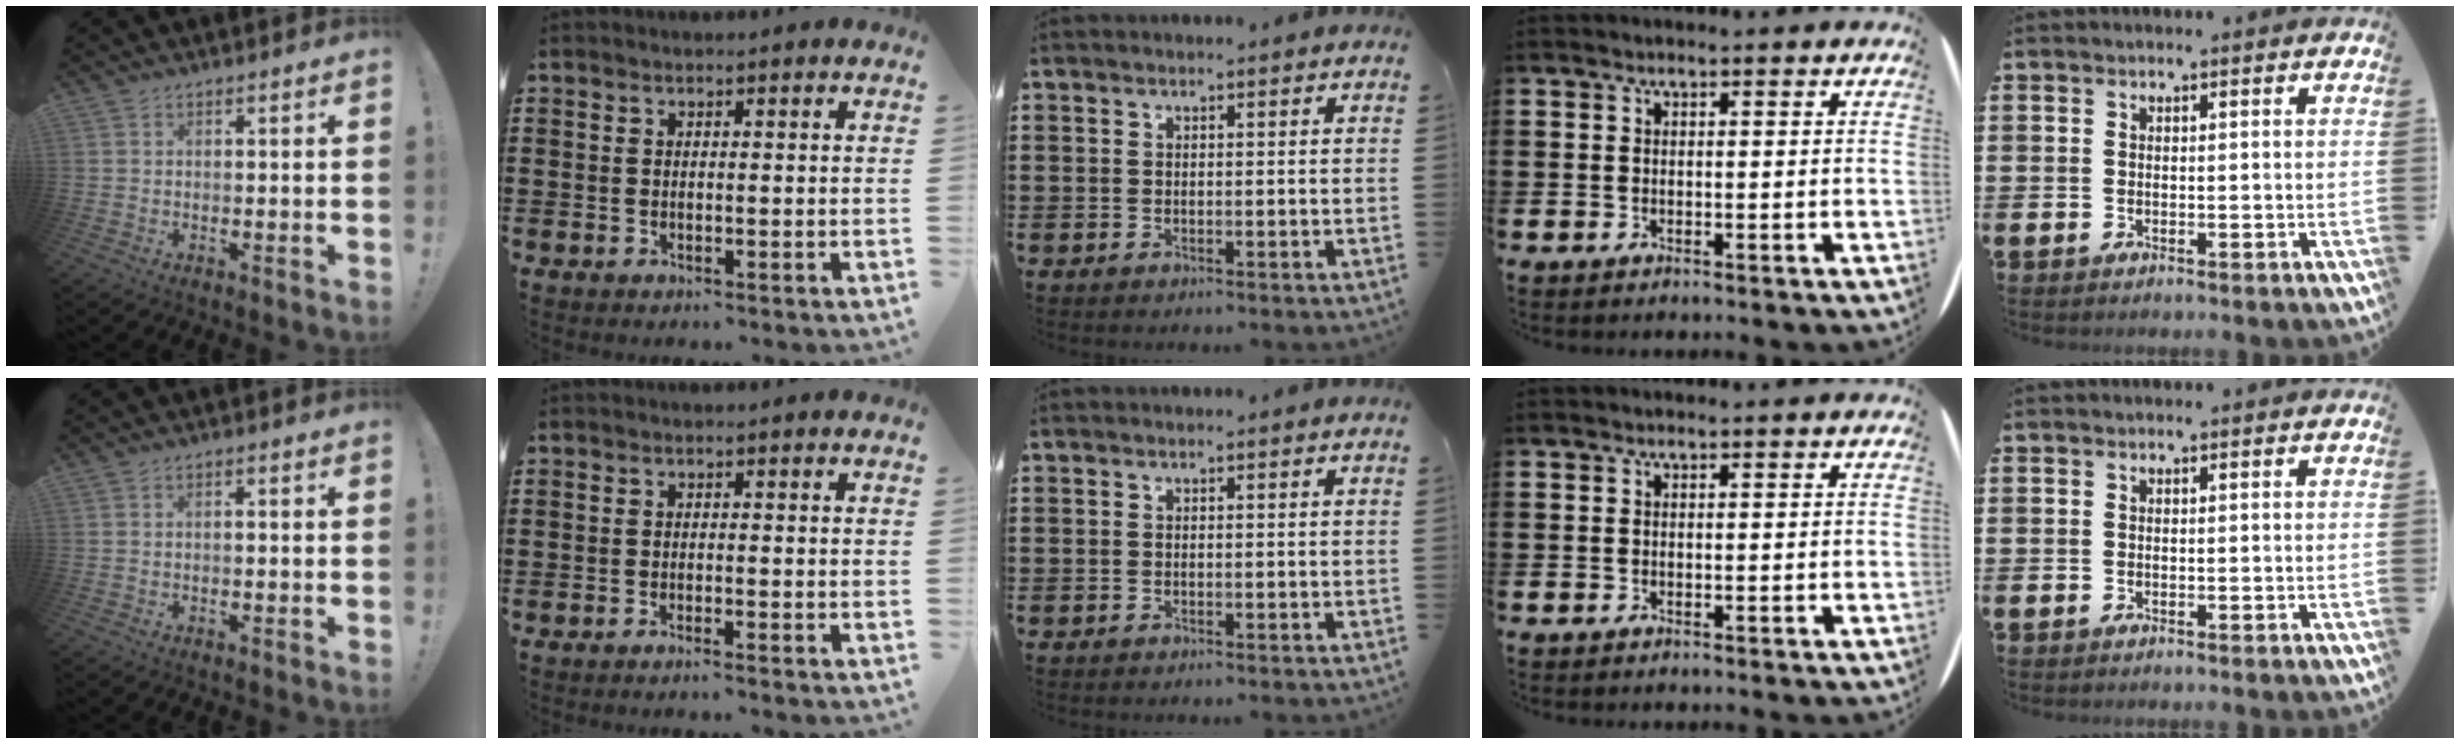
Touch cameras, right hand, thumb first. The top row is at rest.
{"thumb": {"total": 0.9, "force": [-0.7, 0.0, 0.7], "torque": [-0.013, 0.001, -0.011]}, "index": {"total": 1.0, "force": [-0.9, -0.1, 0.3], "torque": [-0.007, 0.000, -0.018]}}